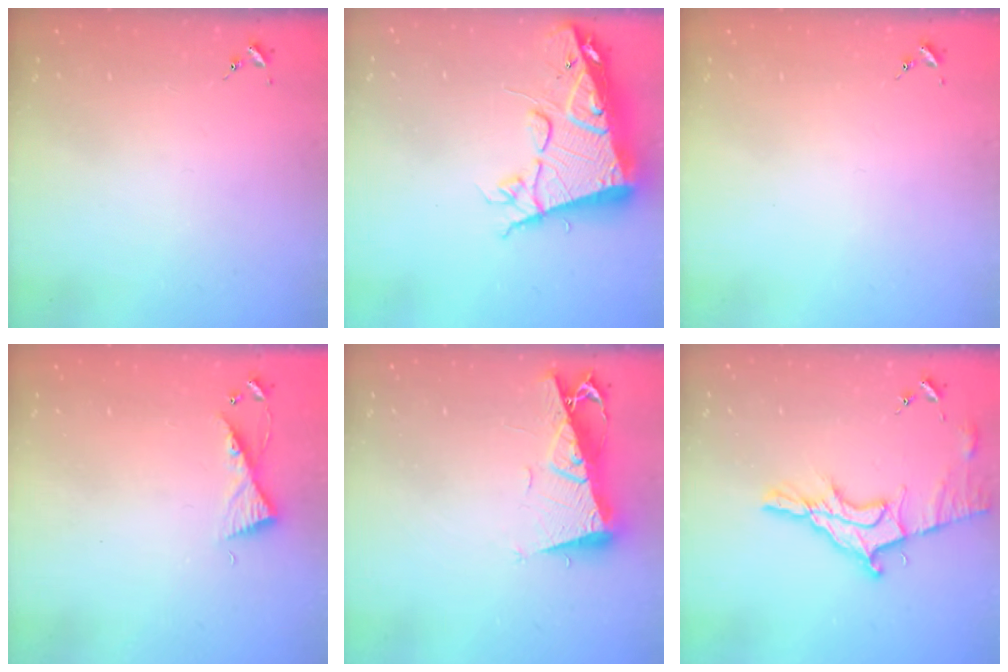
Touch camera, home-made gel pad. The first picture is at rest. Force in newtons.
{"total": 18.3, "press": 18.1, "slide": 2.1}
{"total": 0.0}
{"total": 6.2, "press": 6.2, "slide": 0.6}
{"total": 10.6, "press": 10.5, "slide": 1.3}
{"total": 13.5, "press": 13.4, "slide": 1.3}